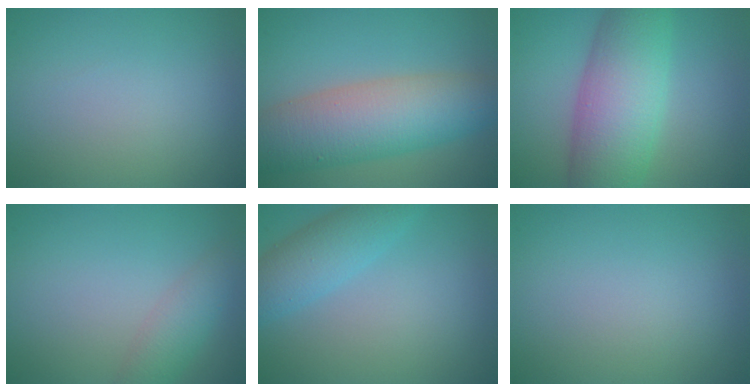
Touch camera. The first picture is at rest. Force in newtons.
{"total": 8.4, "press": 8.4, "slide": 0.3}
{"total": 9.0, "press": 9.0, "slide": 0.1}
{"total": 2.5, "press": 2.5, "slide": 0.1}
{"total": 3.9, "press": 3.9, "slide": 0.1}
{"total": 0.0}